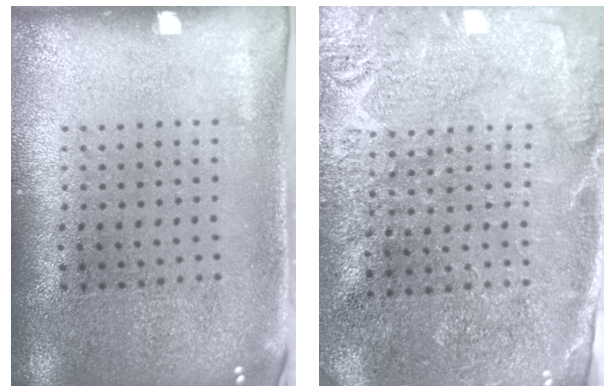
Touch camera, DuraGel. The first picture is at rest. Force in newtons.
{"total": 2.8, "press": 2.8, "slide": 0.1}